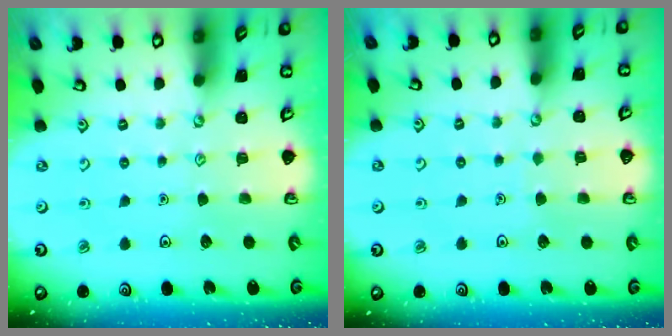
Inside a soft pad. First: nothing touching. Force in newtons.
{"total": 1.5, "press": 1.5, "slide": 0.2}